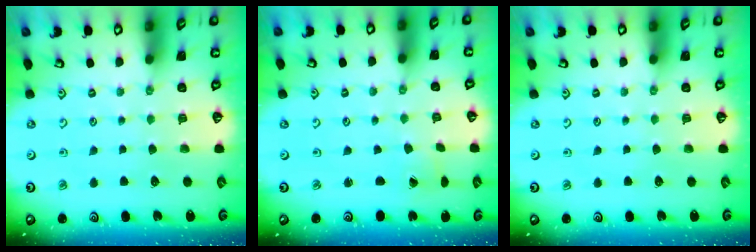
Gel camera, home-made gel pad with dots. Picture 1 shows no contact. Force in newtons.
{"total": 0.0}
{"total": 0.0}